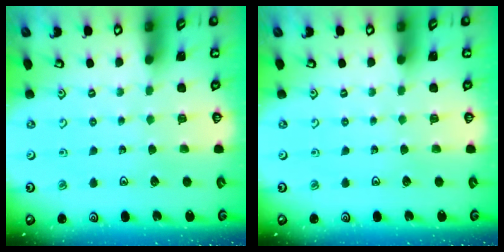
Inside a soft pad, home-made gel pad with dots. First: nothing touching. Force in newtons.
{"total": 0.0}